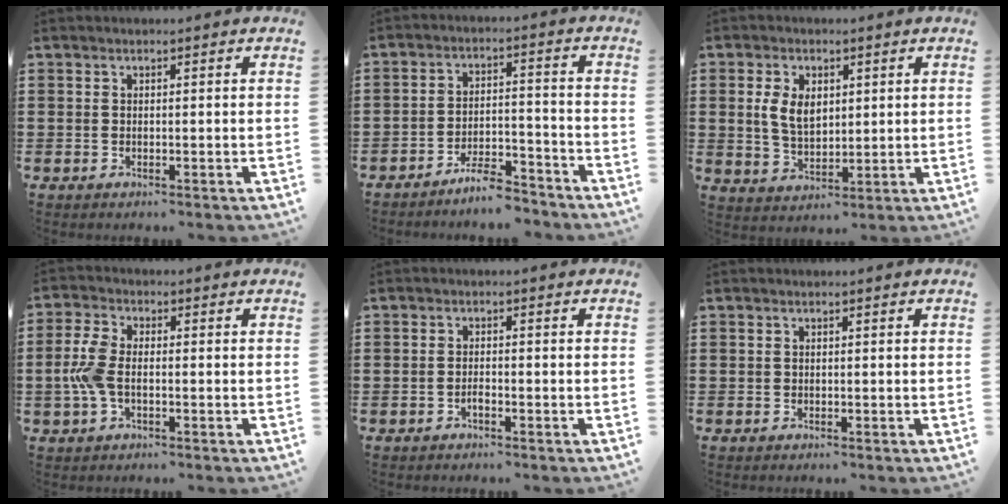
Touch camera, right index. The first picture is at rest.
{"total": 5.8, "force": [-5.4, 0.8, 2.1], "torque": [-0.040, 0.007, -0.104]}
{"total": 5.6, "force": [1.2, 3.6, 4.1], "torque": [-0.090, 0.007, 0.015]}
{"total": 5.4, "force": [-1.0, 2.7, 4.6], "torque": [-0.115, -0.005, -0.025]}
{"total": 1.3, "force": [-0.8, 0.3, 0.9], "torque": [-0.020, -0.004, -0.013]}
{"total": 0.0}